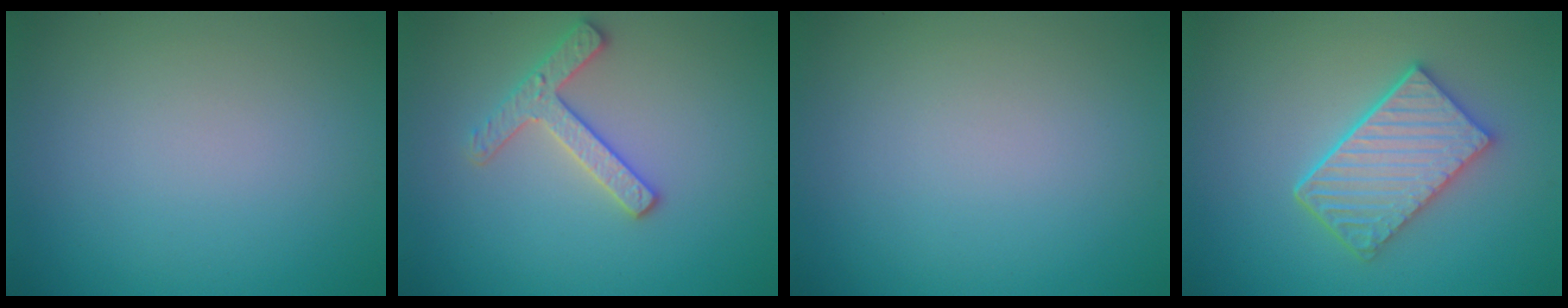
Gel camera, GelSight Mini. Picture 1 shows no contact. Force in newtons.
{"total": 2.7, "press": 2.6, "slide": 0.7}
{"total": 0.0}
{"total": 5.1, "press": 4.2, "slide": 2.8}